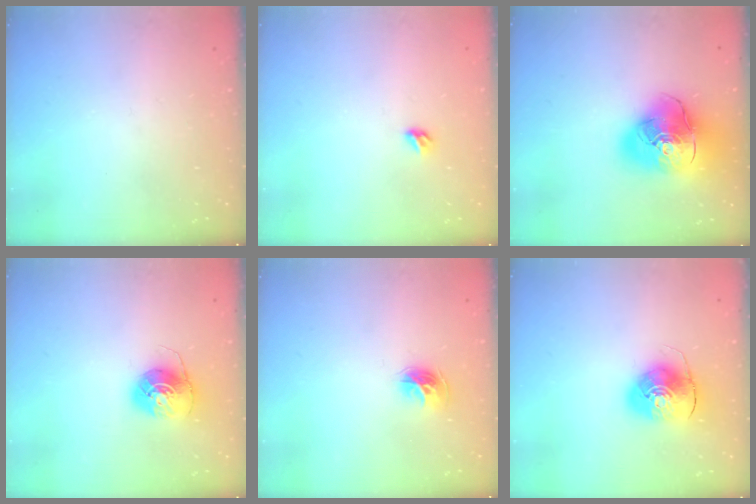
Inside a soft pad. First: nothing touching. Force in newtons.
{"total": 3.2, "press": 3.1, "slide": 0.8}
{"total": 22.5, "press": 22.3, "slide": 3.4}
{"total": 8.1, "press": 8.1, "slide": 0.5}
{"total": 8.0, "press": 8.0, "slide": 0.7}
{"total": 9.4, "press": 9.2, "slide": 1.5}